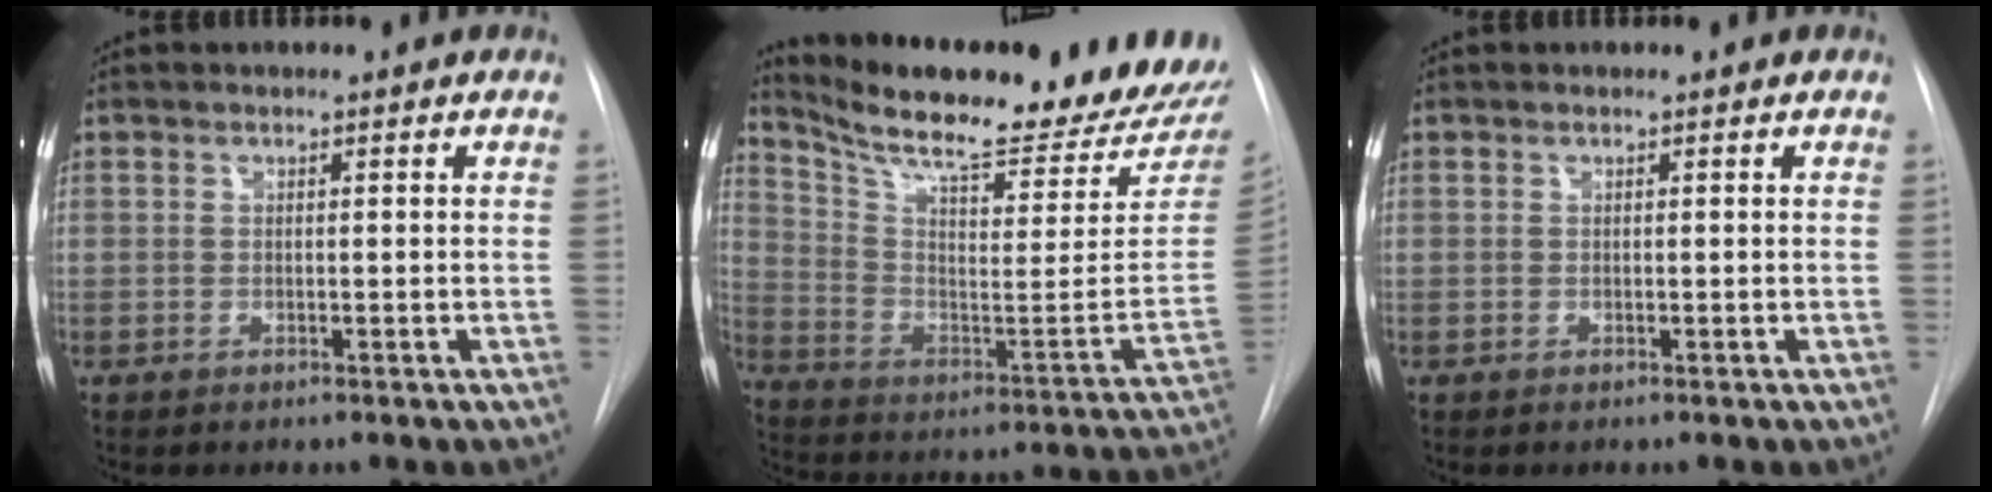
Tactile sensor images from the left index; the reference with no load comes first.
{"total": 25.8, "force": [23.5, 2.0, 10.6], "torque": [-0.179, -0.098, 0.324]}
{"total": 0.0}